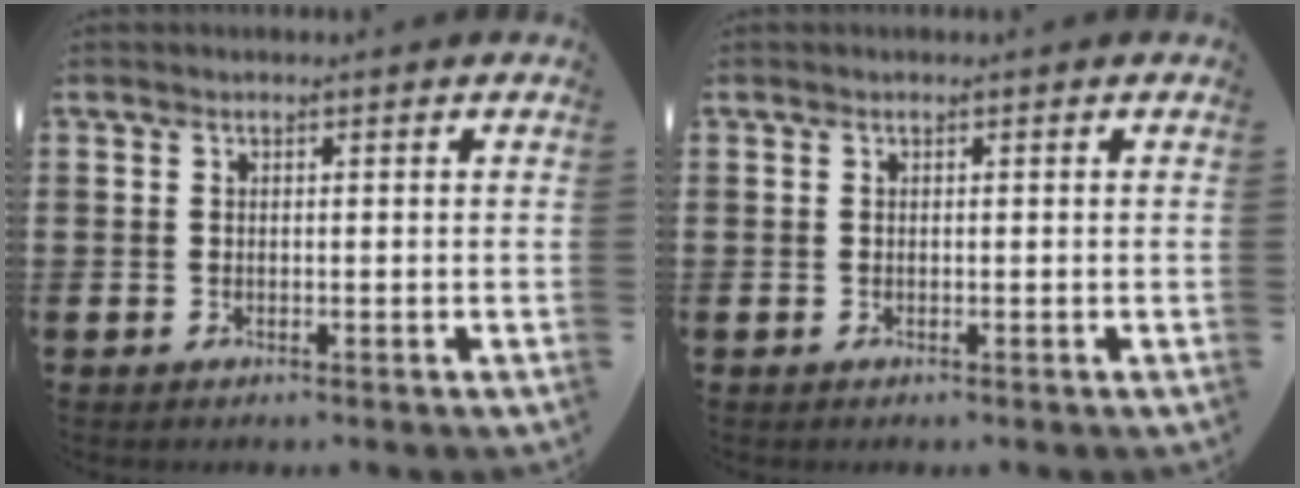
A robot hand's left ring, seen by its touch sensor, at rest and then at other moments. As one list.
[{"total": 0.0}]